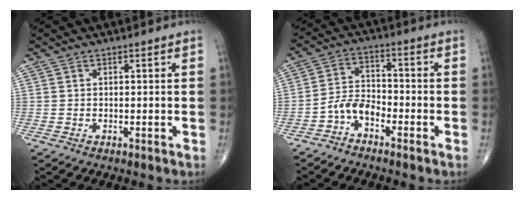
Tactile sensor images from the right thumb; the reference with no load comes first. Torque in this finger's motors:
{"motor_torque": [1.40, 1.16, 0.40, -0.51, 0.00]}